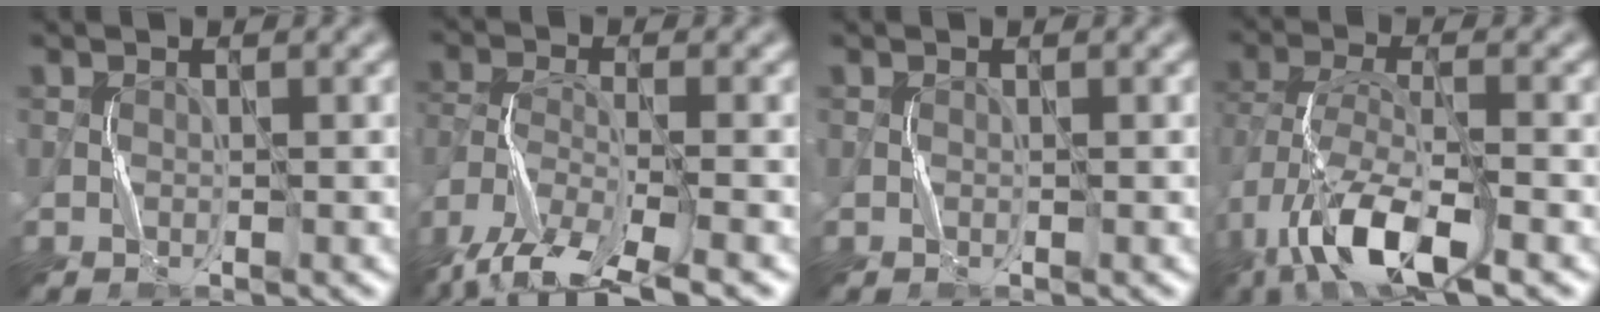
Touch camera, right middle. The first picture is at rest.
{"total": 10.0, "force": [-7.6, 2.7, 5.9], "torque": [-0.123, -0.024, -0.136]}
{"total": 0.0}
{"total": 9.3, "force": [-5.0, 3.3, 7.1], "torque": [-0.142, -0.004, -0.097]}